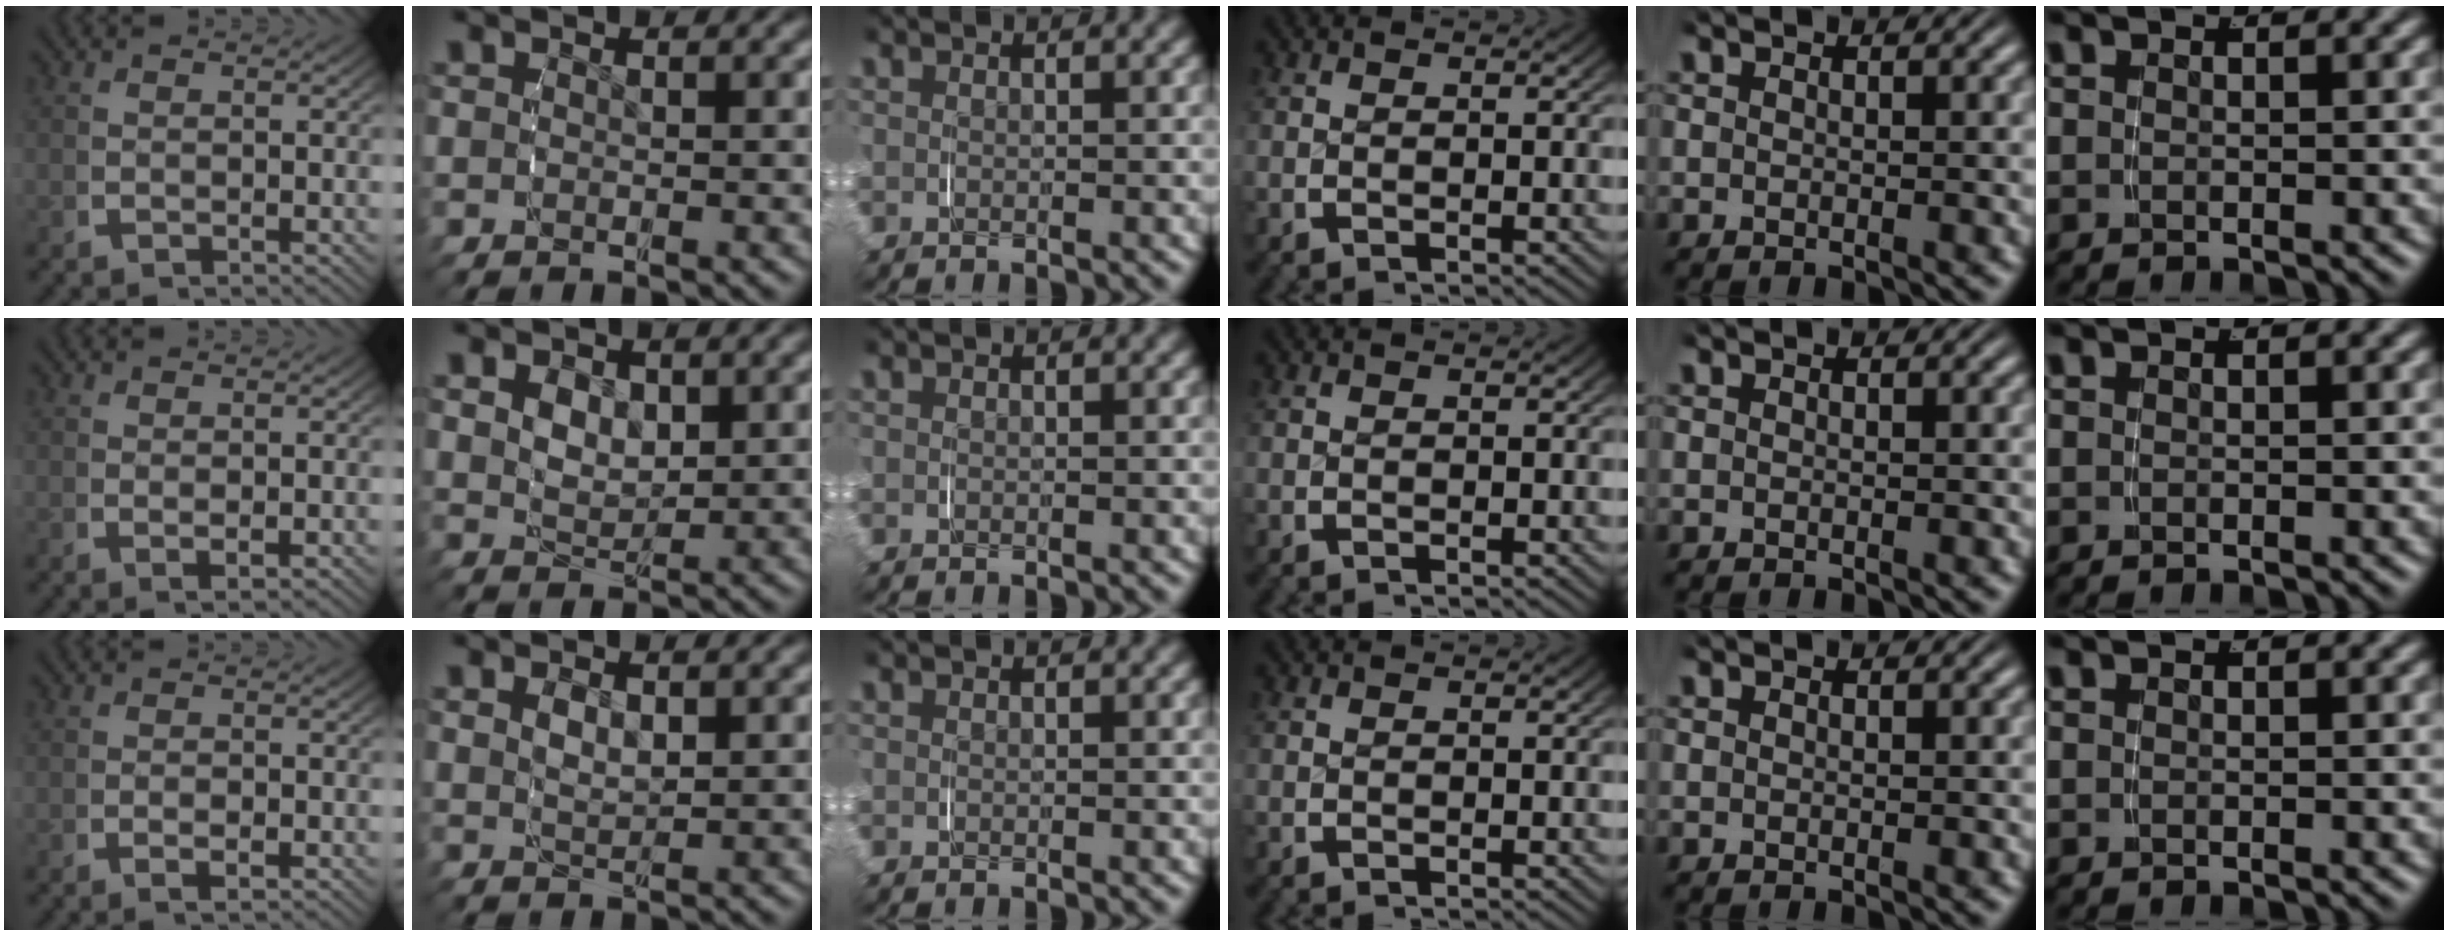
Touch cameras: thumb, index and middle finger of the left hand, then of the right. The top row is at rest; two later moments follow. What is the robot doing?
{"motion": "grasp_and_lifting", "object": "pen bag"}